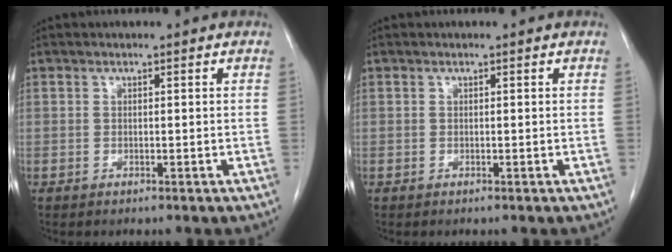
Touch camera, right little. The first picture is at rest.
{"total": 0.0}